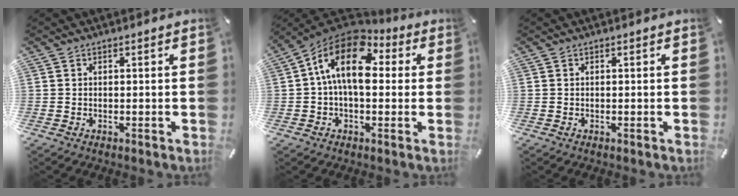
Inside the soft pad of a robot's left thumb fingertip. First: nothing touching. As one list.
[{"total": 15.0, "force": [3.2, 8.8, 11.8], "torque": [-0.222, -0.008, 0.054]}, {"total": 0.0}]